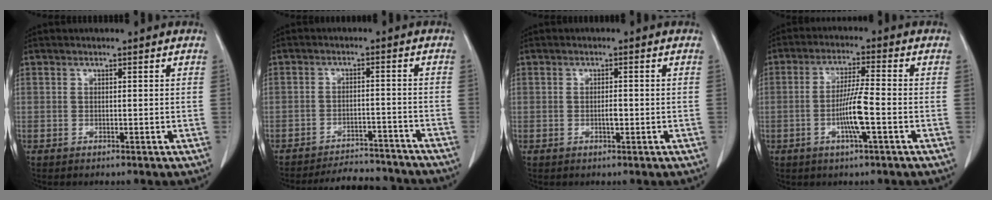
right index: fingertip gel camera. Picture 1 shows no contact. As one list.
[{"total": 10.6, "force": [-10.2, 2.3, 1.6], "torque": [-0.014, 0.008, -0.136]}, {"total": 1.4, "force": [-0.3, 0.4, 1.3], "torque": [-0.024, 0.001, -0.006]}, {"total": 6.8, "force": [-1.9, -0.1, 6.5], "torque": [-0.126, -0.002, -0.038]}]